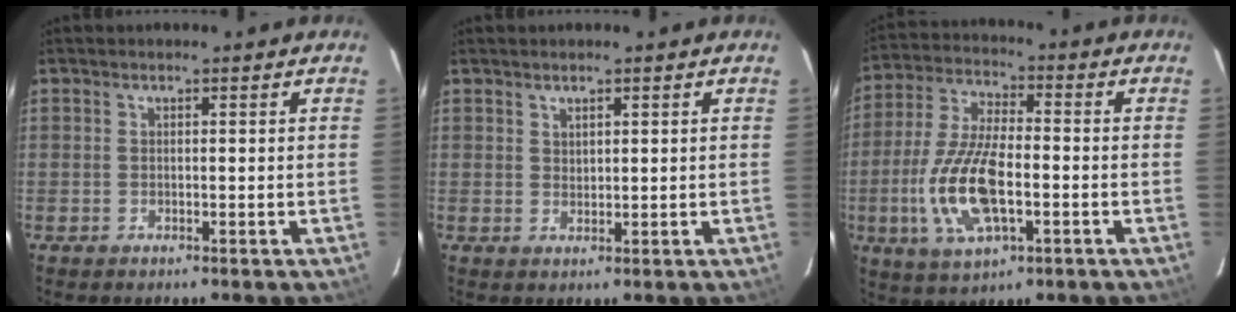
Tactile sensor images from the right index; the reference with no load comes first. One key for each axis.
{"total": 1.5, "fx": 1.1, "fy": 0.8, "fz": 0.6, "tx": -0.007, "ty": 0.002, "tz": 0.021}
{"total": 14.8, "fx": -3.7, "fy": 6.1, "fz": 13.0, "tx": -0.278, "ty": -0.004, "tz": -0.068}